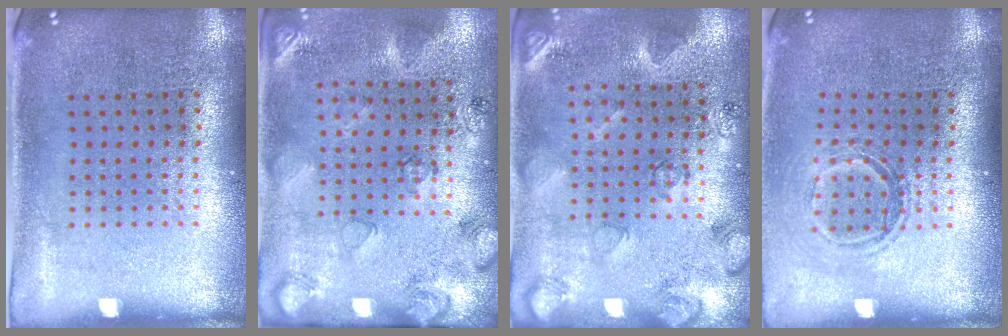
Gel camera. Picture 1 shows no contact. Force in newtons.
{"total": 2.6, "press": 1.8, "slide": 1.9}
{"total": 2.1, "press": 2.0, "slide": 0.8}
{"total": 1.5, "press": 1.2, "slide": 0.9}